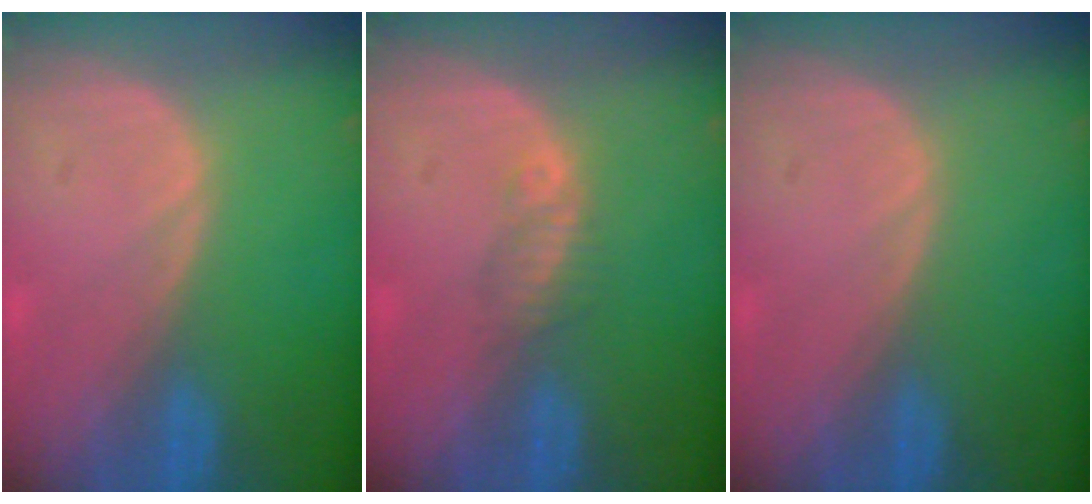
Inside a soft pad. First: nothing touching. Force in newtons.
{"total": 1.8, "press": 1.6, "slide": 0.8}
{"total": 0.0}